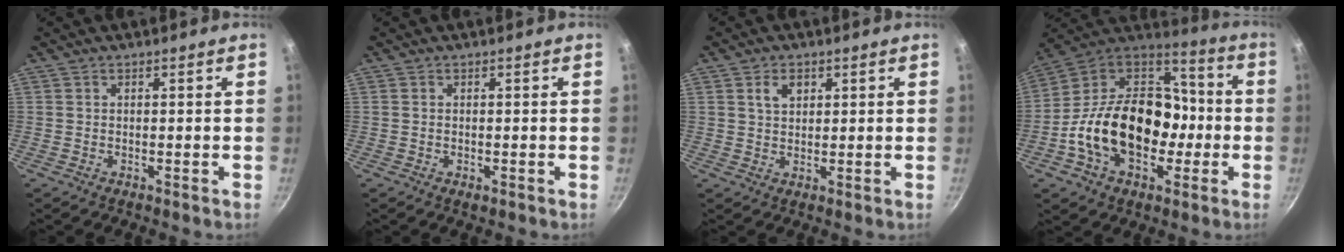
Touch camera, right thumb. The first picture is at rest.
{"total": 0.6, "force": [-0.1, 0.3, 0.5], "torque": [-0.009, -0.002, -0.003]}
{"total": 3.6, "force": [1.5, 2.4, 2.1], "torque": [-0.024, -0.002, 0.026]}
{"total": 24.4, "force": [-4.7, 17.0, 16.8], "torque": [-0.258, 0.063, -0.088]}